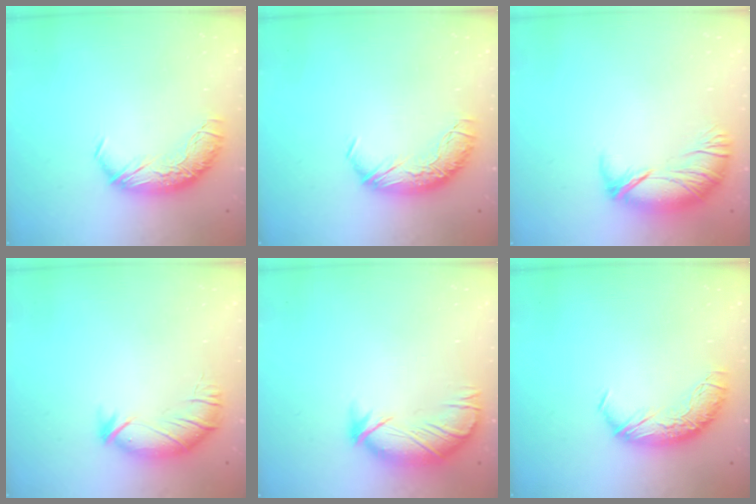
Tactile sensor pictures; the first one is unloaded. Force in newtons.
{"total": 0.0}
{"total": 2.8, "press": 1.9, "slide": 2.0}
{"total": 3.0, "press": 2.3, "slide": 1.9}
{"total": 3.8, "press": 3.2, "slide": 2.0}
{"total": 0.0}